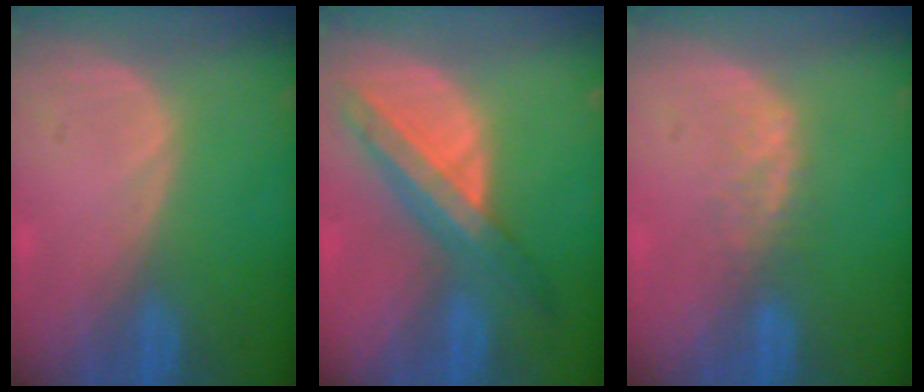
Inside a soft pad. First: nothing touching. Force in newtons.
{"total": 8.5, "press": 7.3, "slide": 4.3}
{"total": 2.3, "press": 2.3, "slide": 0.5}